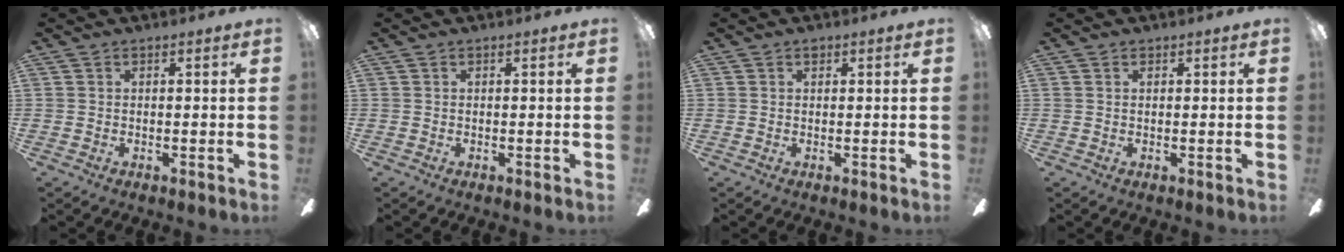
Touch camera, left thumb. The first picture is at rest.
{"total": 0.0}
{"total": 0.8, "force": [0.5, 0.5, 0.4], "torque": [0.000, 0.000, 0.007]}
{"total": 0.6, "force": [0.4, 0.3, 0.3], "torque": [-0.008, 0.001, 0.006]}